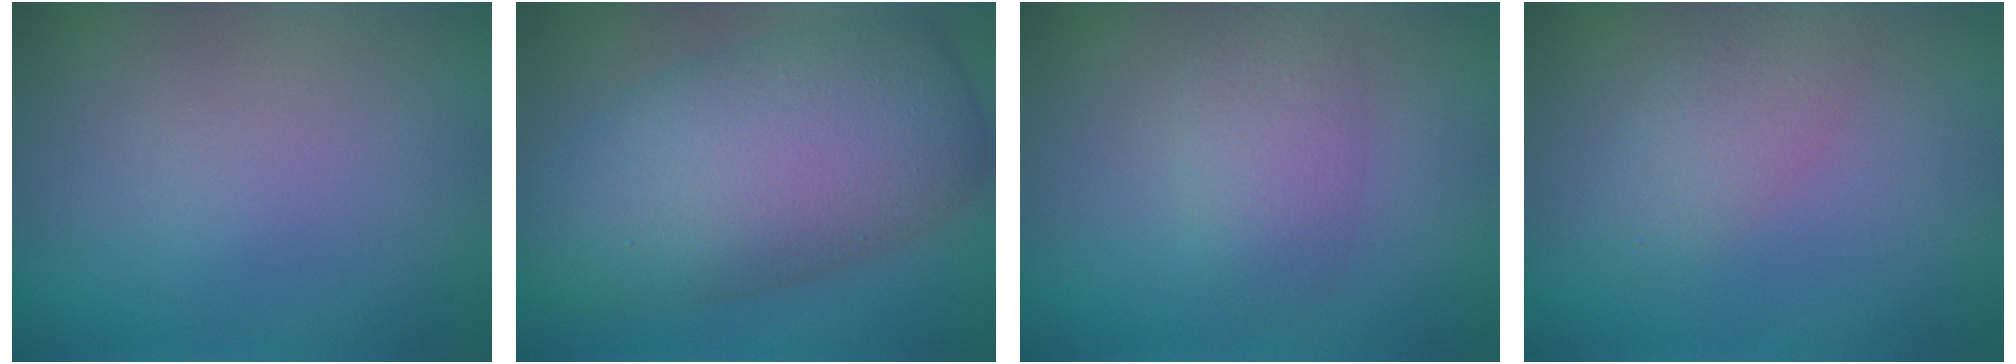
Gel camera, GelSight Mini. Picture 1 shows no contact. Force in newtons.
{"total": 10.4, "press": 10.4, "slide": 0.4}
{"total": 2.8, "press": 2.8, "slide": 0.1}
{"total": 2.7, "press": 2.7, "slide": 0.1}